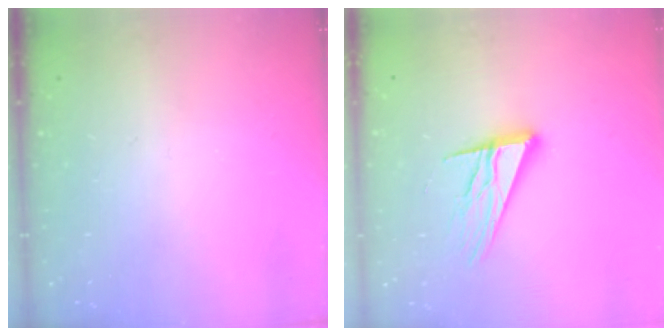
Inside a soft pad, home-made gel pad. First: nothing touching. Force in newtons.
{"total": 13.3, "press": 13.1, "slide": 2.5}